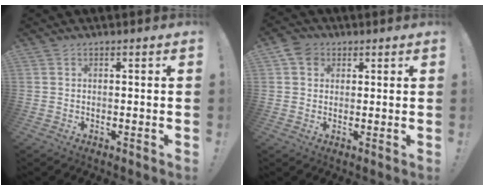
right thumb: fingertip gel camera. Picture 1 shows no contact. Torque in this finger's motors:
{"motor_torque": [-0.10, 0.21, 0.22, 0.05, -0.01]}